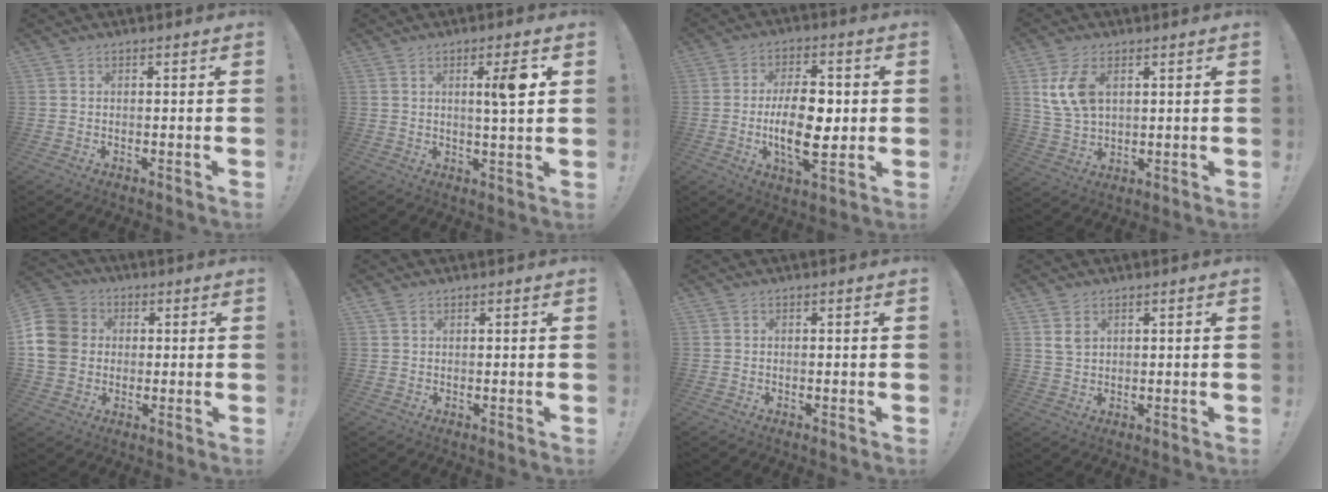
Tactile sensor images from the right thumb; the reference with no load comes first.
{"total": 7.2, "force": [2.2, 0.4, 6.9], "torque": [-0.098, -0.009, 0.022]}
{"total": 14.9, "force": [-1.0, 6.9, 13.2], "torque": [-0.229, -0.005, -0.027]}
{"total": 9.8, "force": [3.7, 5.8, 6.9], "torque": [-0.135, -0.011, 0.069]}
{"total": 12.7, "force": [0.9, 11.0, 6.3], "torque": [-0.123, 0.011, 0.019]}
{"total": 1.1, "force": [0.8, 0.7, 0.4], "torque": [-0.008, 0.000, 0.016]}
{"total": 0.0}
{"total": 3.4, "force": [2.0, 2.2, 1.7], "torque": [-0.022, -0.009, 0.036]}